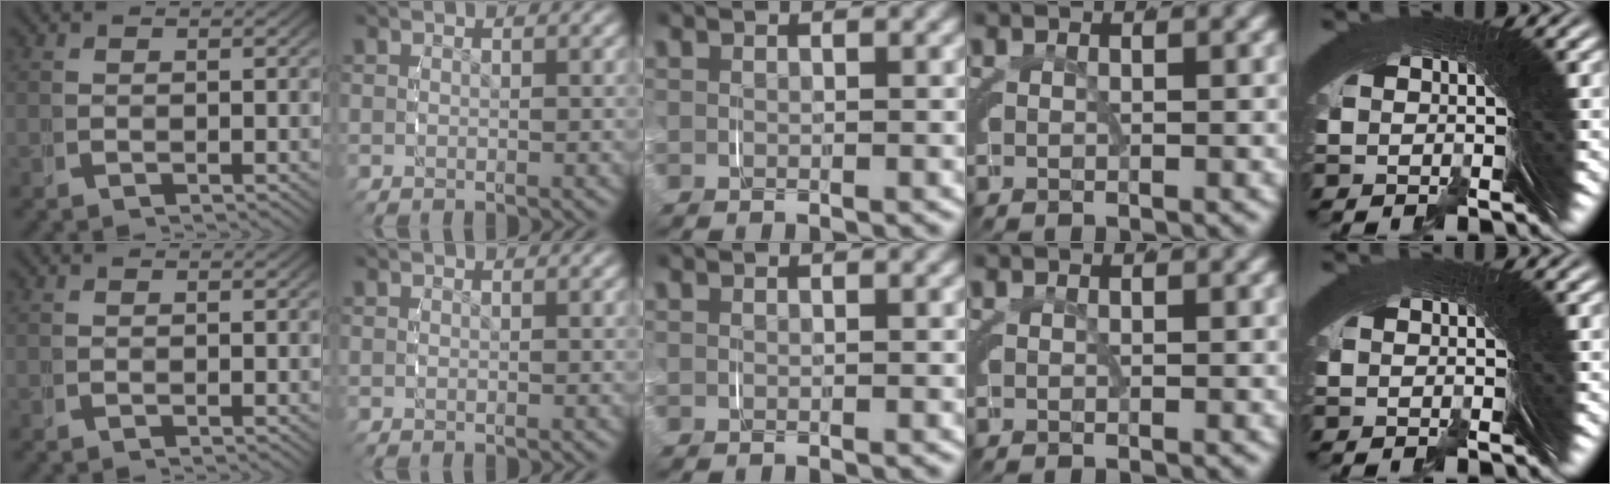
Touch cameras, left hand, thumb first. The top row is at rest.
{}